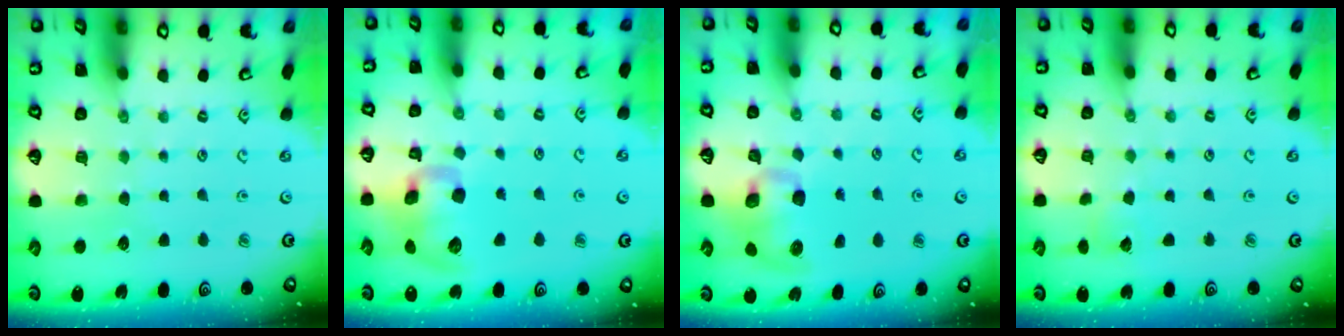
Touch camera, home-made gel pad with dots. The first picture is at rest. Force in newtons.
{"total": 12.0, "press": 11.9, "slide": 1.9}
{"total": 9.9, "press": 9.8, "slide": 1.3}
{"total": 2.8, "press": 2.8, "slide": 0.3}